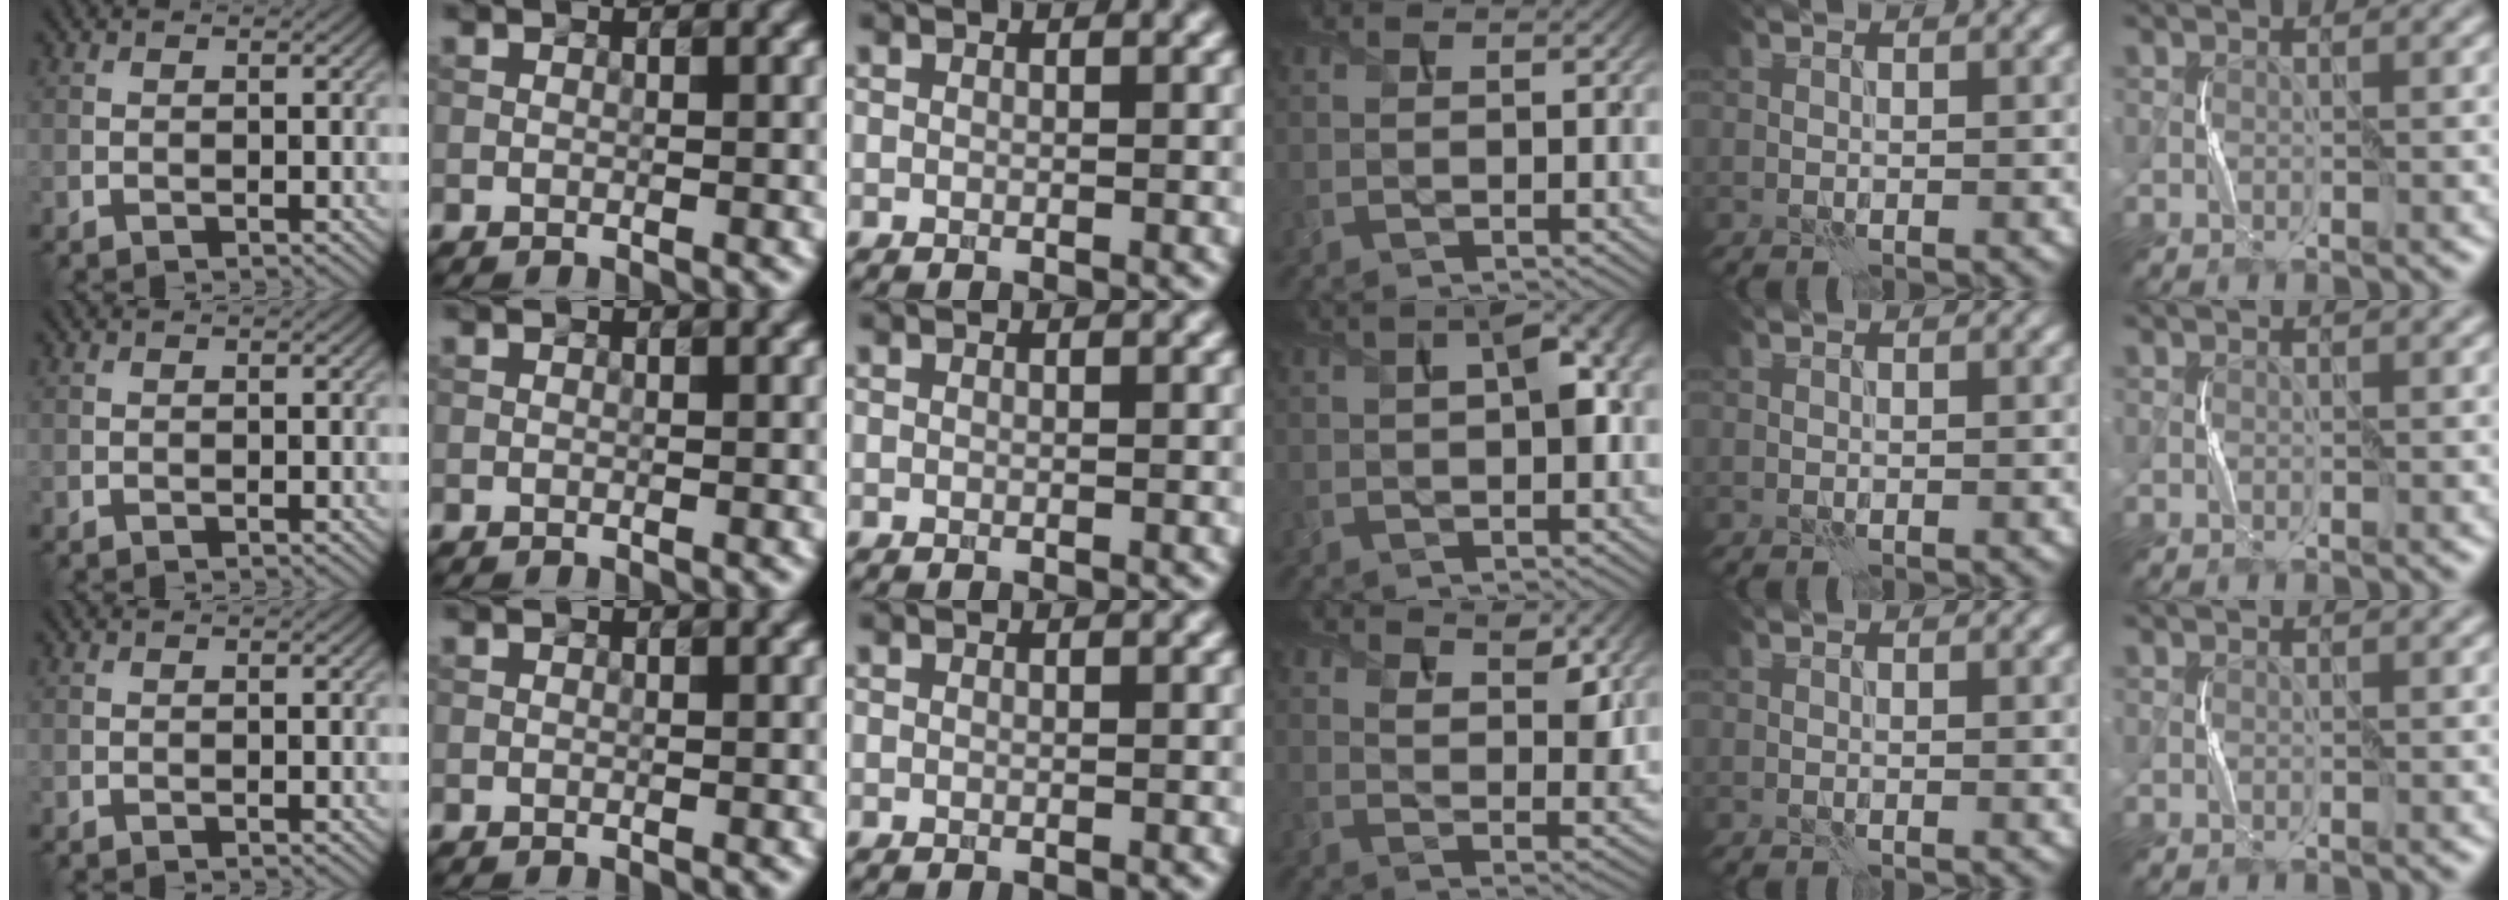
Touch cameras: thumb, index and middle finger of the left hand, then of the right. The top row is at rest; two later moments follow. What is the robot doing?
{"motion": "squeeze", "object": "air blower"}